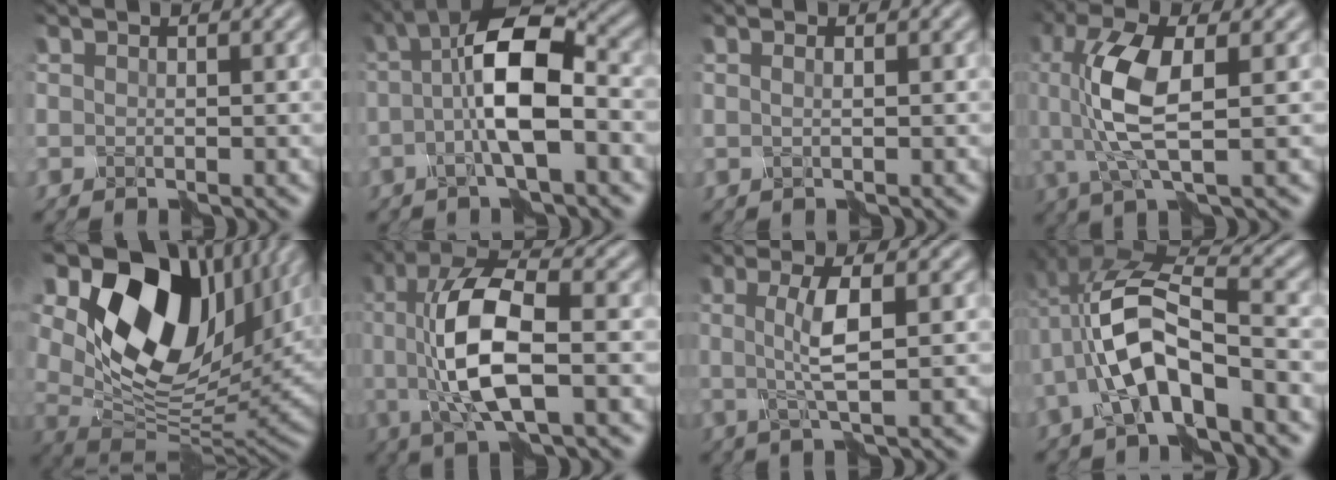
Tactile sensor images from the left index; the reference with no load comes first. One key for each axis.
{"total": 7.4, "fx": -1.0, "fy": 2.0, "fz": 7.0, "tx": -0.143, "ty": 0.020, "tz": -0.023}
{"total": 0.9, "fx": 0.5, "fy": 0.1, "fz": 0.7, "tx": -0.010, "ty": 0.002, "tz": -0.005}
{"total": 6.7, "fx": 0.3, "fy": 2.2, "fz": 6.3, "tx": -0.154, "ty": 0.007, "tz": 0.007}
{"total": 17.0, "fx": 8.0, "fy": 9.9, "fz": 11.3, "tx": -0.230, "ty": 0.026, "tz": 0.148}
{"total": 8.2, "fx": -0.2, "fy": 2.6, "fz": 7.7, "tx": -0.160, "ty": 0.006, "tz": -0.005}
{"total": 3.3, "fx": 0.2, "fy": 0.2, "fz": 3.3, "tx": -0.076, "ty": 0.002, "tz": 0.008}
{"total": 7.1, "fx": -2.5, "fy": 2.4, "fz": 6.2, "tx": -0.139, "ty": 0.017, "tz": -0.045}